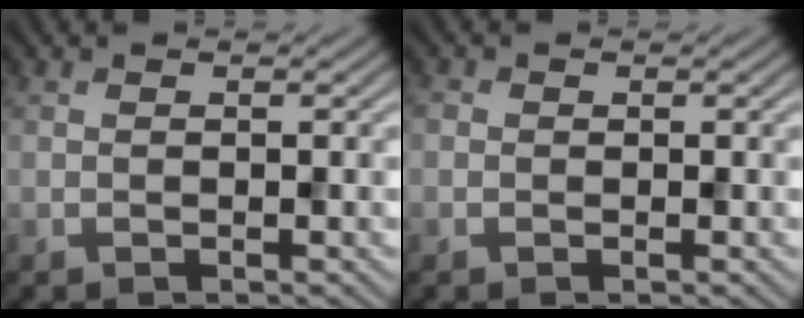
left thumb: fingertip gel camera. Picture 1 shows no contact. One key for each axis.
{"total": 0.8, "fx": -0.1, "fy": 0.8, "fz": 0.1, "tx": 0.001, "ty": -0.006, "tz": -0.004}